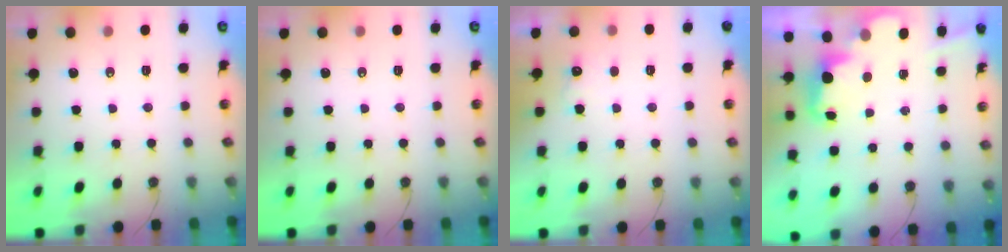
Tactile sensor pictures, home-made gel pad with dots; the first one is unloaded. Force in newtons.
{"total": 0.0}
{"total": 5.1, "press": 5.0, "slide": 1.1}
{"total": 2.5, "press": 2.4, "slide": 0.5}